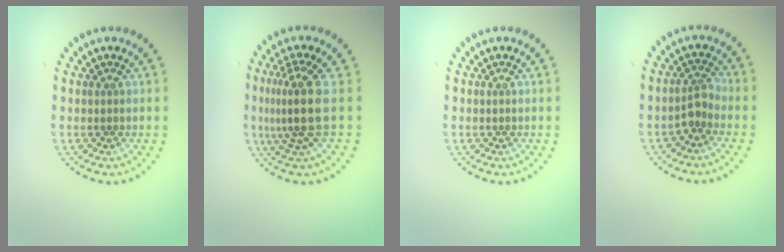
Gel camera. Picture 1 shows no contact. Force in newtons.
{"total": 4.2, "press": 3.1, "slide": 2.9}
{"total": 0.0}
{"total": 1.9, "press": 1.4, "slide": 1.3}